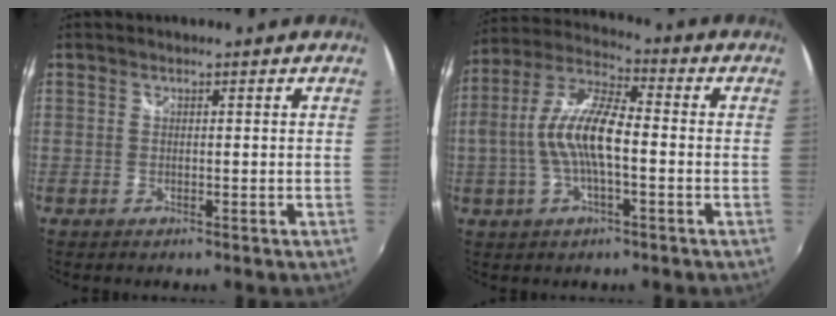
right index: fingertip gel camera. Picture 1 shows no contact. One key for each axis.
{"total": 12.0, "fx": -1.6, "fy": 3.7, "fz": 11.3, "tx": -0.232, "ty": 0.010, "tz": -0.032}